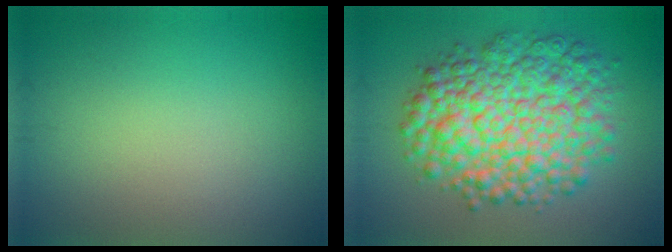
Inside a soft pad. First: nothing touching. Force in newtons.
{"total": 10.0, "press": 10.0, "slide": 0.2}